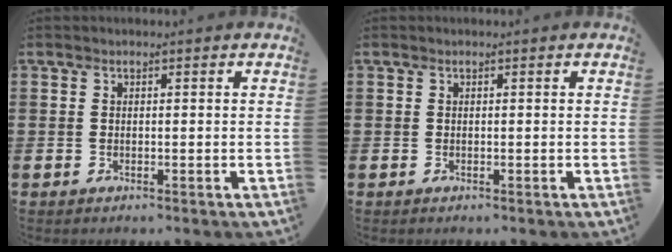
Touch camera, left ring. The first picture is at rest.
{"total": 0.0}